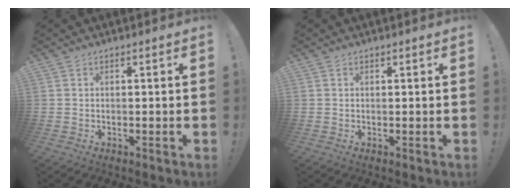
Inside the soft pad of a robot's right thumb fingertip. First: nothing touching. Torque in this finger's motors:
{"motor_torque": [-0.20, 0.32, 0.12, -0.02, -0.01]}